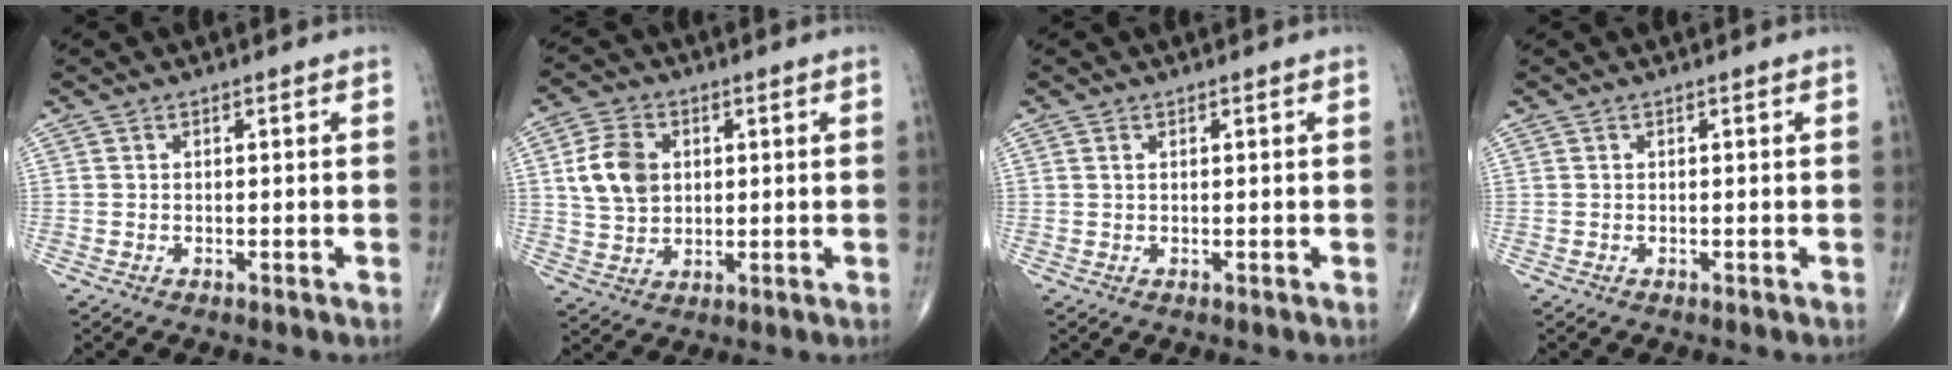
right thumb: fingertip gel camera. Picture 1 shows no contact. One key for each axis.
{"total": 9.1, "fx": 1.9, "fy": 6.7, "fz": 5.8, "tx": -0.097, "ty": -0.001, "tz": 0.038}
{"total": 0.5, "fx": 0.3, "fy": 0.2, "fz": 0.4, "tx": -0.007, "ty": 0.005, "tz": 0.006}
{"total": 0.0}